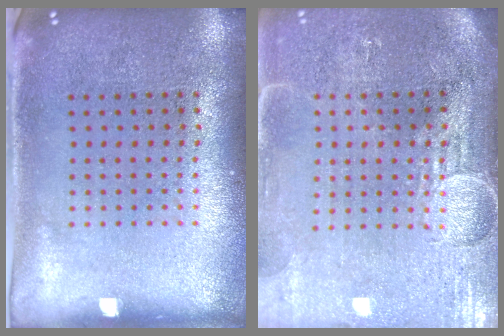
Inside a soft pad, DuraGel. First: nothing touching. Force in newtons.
{"total": 4.0, "press": 3.5, "slide": 1.9}